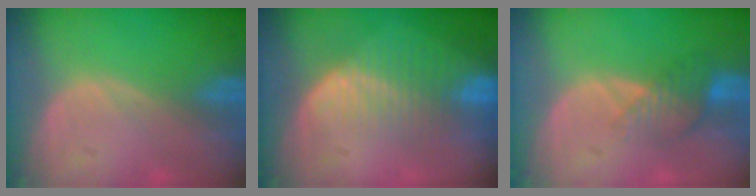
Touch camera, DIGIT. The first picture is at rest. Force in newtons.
{"total": 8.4, "press": 7.1, "slide": 4.4}
{"total": 4.5, "press": 3.8, "slide": 2.3}